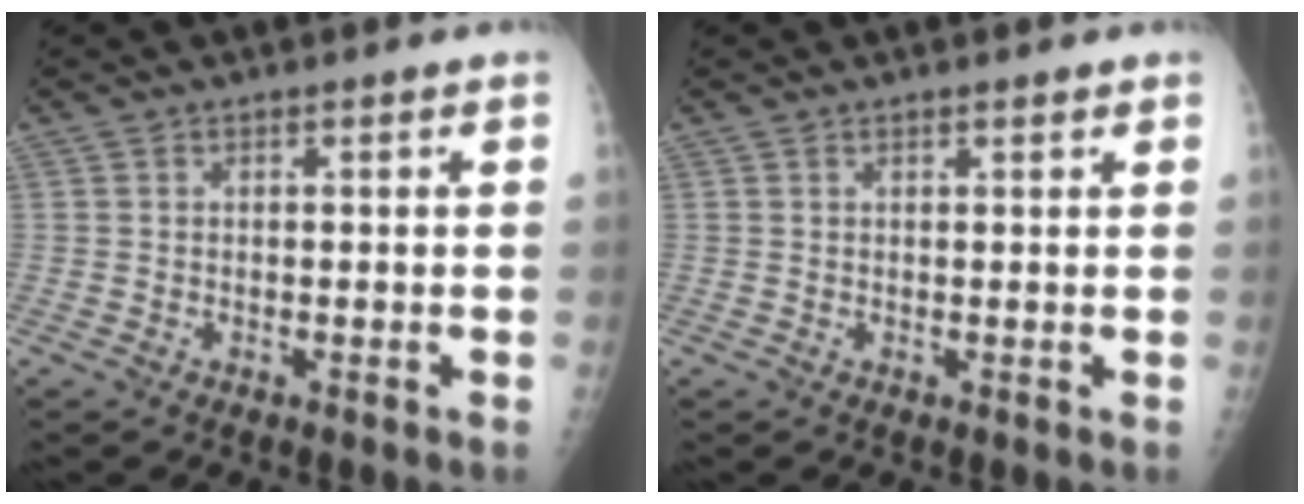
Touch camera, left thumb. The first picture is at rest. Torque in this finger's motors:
{"motor_torque": [-0.12, 0.05, -0.03, 0.04, -0.04]}